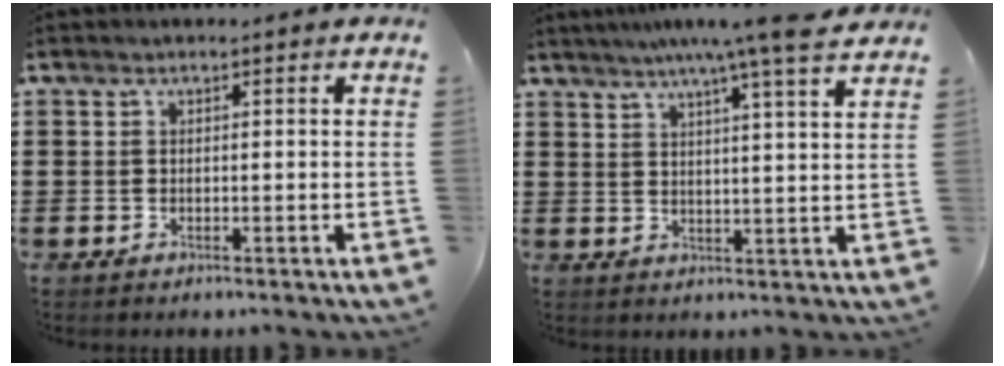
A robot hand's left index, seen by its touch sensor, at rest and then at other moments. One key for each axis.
{"total": 7.5, "fx": 5.9, "fy": -1.0, "fz": 4.5, "tx": -0.088, "ty": -0.026, "tz": 0.095}